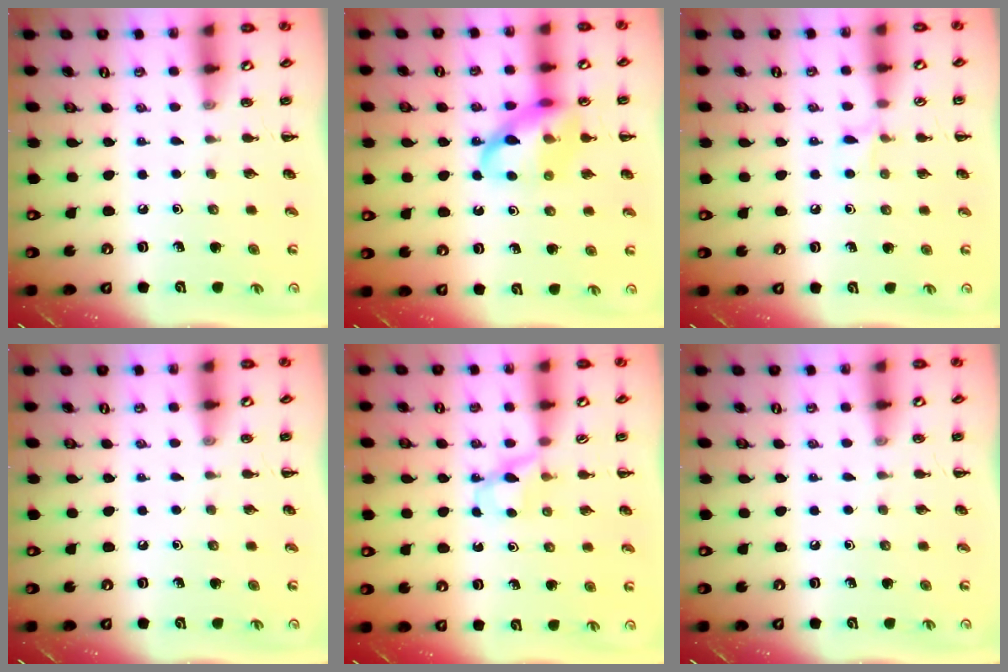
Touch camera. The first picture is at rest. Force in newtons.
{"total": 13.5, "press": 13.4, "slide": 2.0}
{"total": 4.9, "press": 4.5, "slide": 1.8}
{"total": 0.0}
{"total": 3.4, "press": 3.1, "slide": 1.4}
{"total": 0.0}